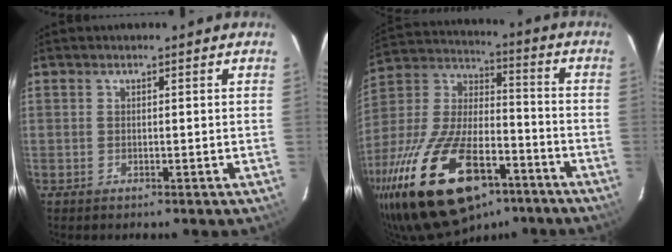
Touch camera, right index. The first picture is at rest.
{"total": 28.8, "force": [-16.9, 13.1, 19.3], "torque": [-0.387, -0.021, -0.277]}